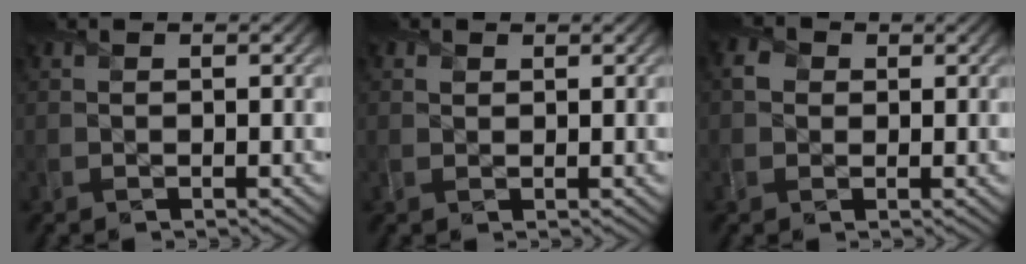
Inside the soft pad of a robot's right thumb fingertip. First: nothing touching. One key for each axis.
{"total": 0.8, "fx": 0.6, "fy": 0.5, "fz": 0.3, "tx": -0.008, "ty": 0.001, "tz": 0.011}
{"total": 2.2, "fx": 0.4, "fy": 2.0, "fz": 0.9, "tx": -0.026, "ty": 0.005, "tz": 0.000}